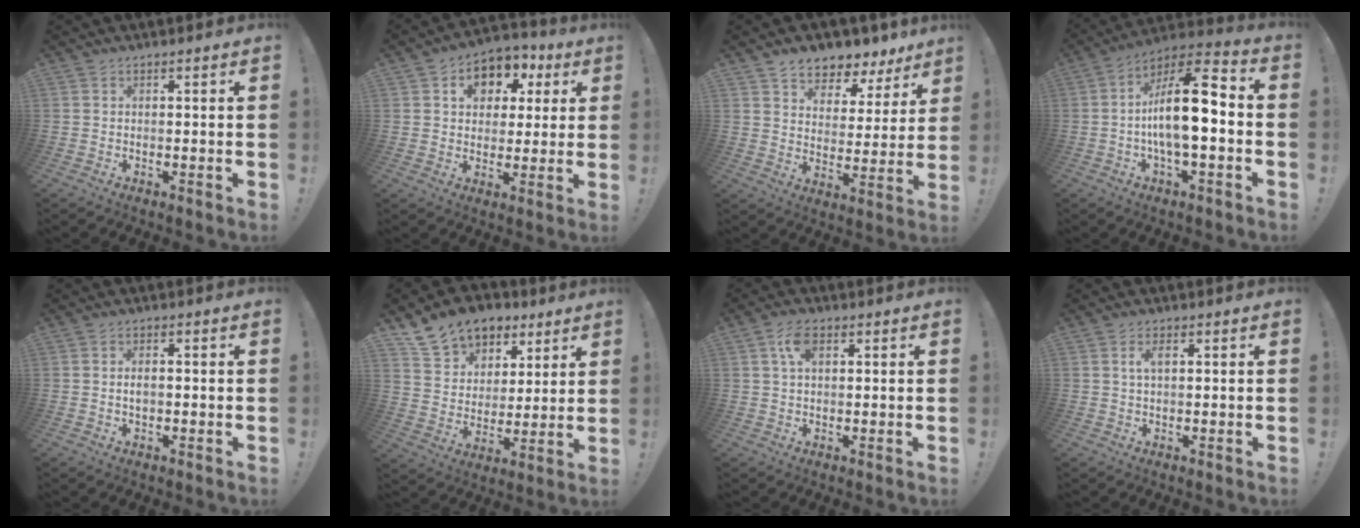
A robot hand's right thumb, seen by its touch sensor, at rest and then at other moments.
{"total": 9.8, "force": [3.0, 8.2, 4.5], "torque": [-0.049, -0.011, 0.056]}
{"total": 7.0, "force": [5.4, 4.1, 1.5], "torque": [-0.014, -0.056, 0.102]}
{"total": 17.0, "force": [-2.0, 6.0, 15.8], "torque": [-0.263, 0.011, -0.036]}
{"total": 2.0, "force": [-0.5, 0.9, 1.6], "torque": [-0.030, 0.005, -0.010]}
{"total": 14.1, "force": [9.1, 9.8, 4.5], "torque": [-0.068, -0.061, 0.174]}
{"total": 5.7, "force": [2.0, 3.2, 4.4], "torque": [-0.076, 0.004, 0.034]}
{"total": 2.8, "force": [0.8, 1.3, 2.3], "torque": [-0.043, 0.004, 0.012]}